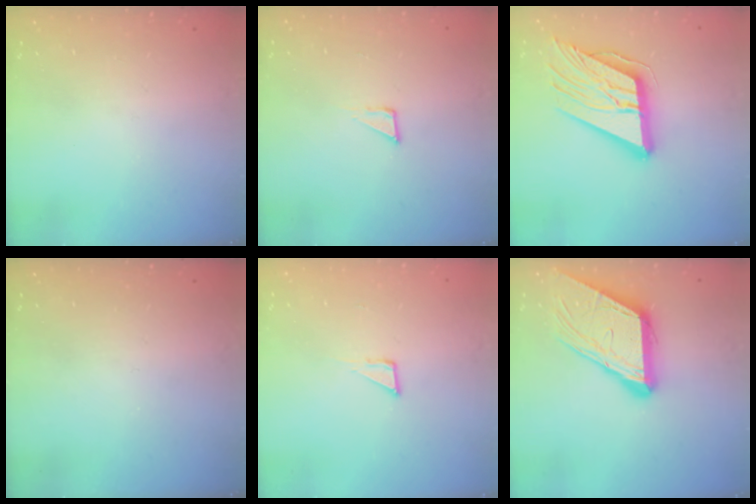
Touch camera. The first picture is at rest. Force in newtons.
{"total": 2.1, "press": 2.1, "slide": 0.1}
{"total": 18.2, "press": 18.1, "slide": 2.0}
{"total": 0.0}
{"total": 2.7, "press": 2.7, "slide": 0.2}
{"total": 14.0, "press": 13.9, "slide": 1.9}